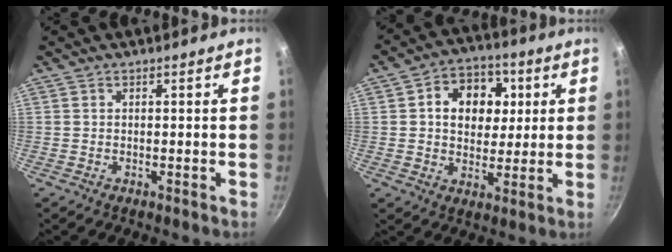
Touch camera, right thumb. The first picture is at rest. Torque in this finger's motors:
{"motor_torque": [0.03, 0.21, 0.12, 0.18, 0.04]}